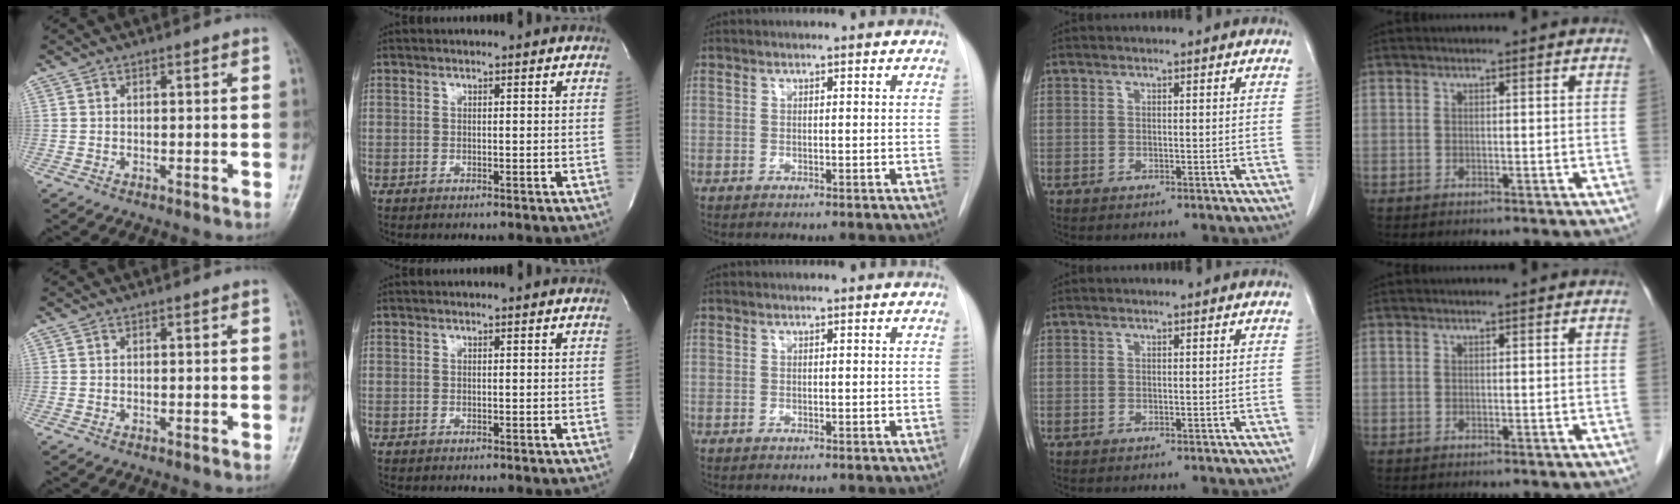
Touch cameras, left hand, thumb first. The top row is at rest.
{}